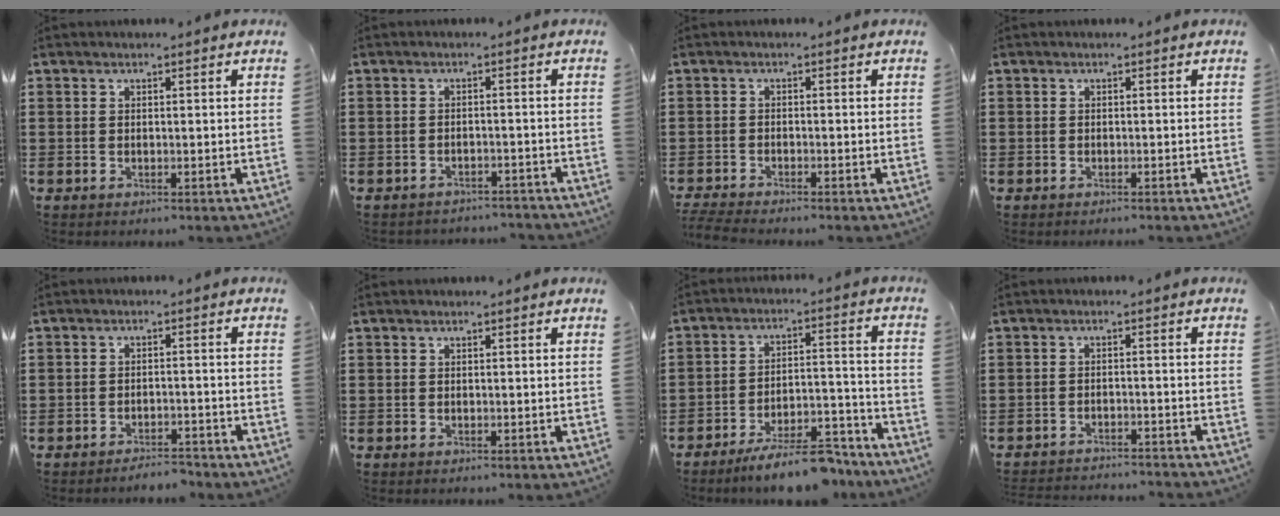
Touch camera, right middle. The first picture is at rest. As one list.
[{"total": 2.0, "force": [-2.0, 0.2, 0.0], "torque": [-0.009, -0.003, -0.043]}, {"total": 2.4, "force": [-2.3, -0.2, 0.7], "torque": [-0.020, -0.006, -0.047]}, {"total": 0.5, "force": [-0.5, 0.1, 0.0], "torque": [-0.001, 0.000, -0.011]}, {"total": 3.1, "force": [-3.1, 0.1, -0.2], "torque": [-0.005, 0.000, -0.067]}, {"total": 0.0}, {"total": 9.6, "force": [-8.5, 1.7, 4.3], "torque": [-0.055, 0.028, -0.151]}, {"total": 2.6, "force": [-2.6, 0.0, 0.1], "torque": [-0.008, -0.003, -0.054]}]